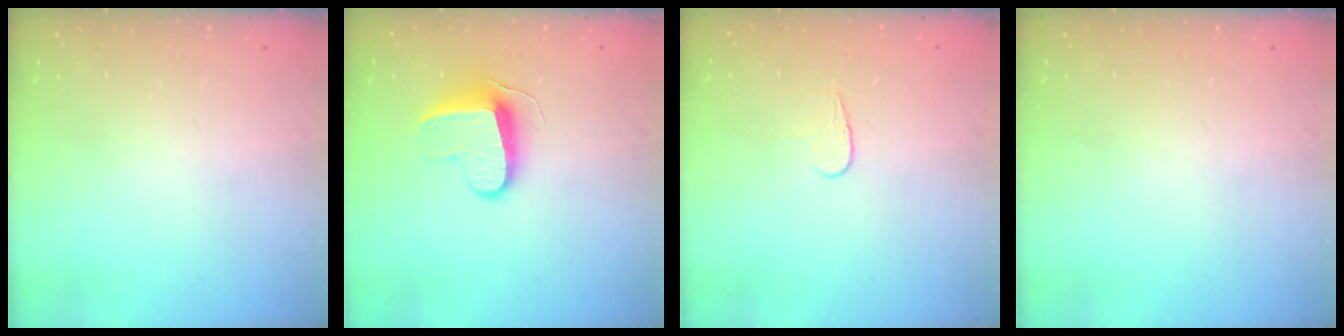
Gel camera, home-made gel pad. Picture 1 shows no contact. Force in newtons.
{"total": 8.8, "press": 8.7, "slide": 0.5}
{"total": 3.7, "press": 3.7, "slide": 0.3}
{"total": 0.0}